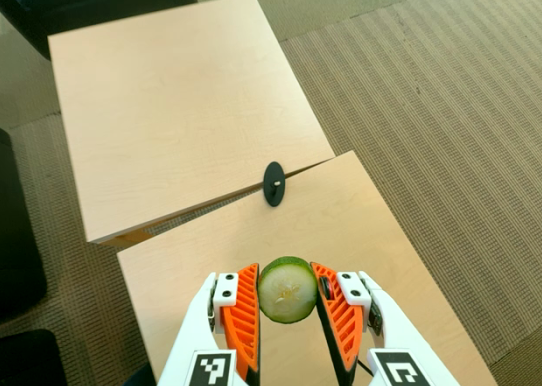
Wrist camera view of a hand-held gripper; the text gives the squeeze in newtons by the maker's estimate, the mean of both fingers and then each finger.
{"total": 12.3, "left": 12.9, "right": 11.6}